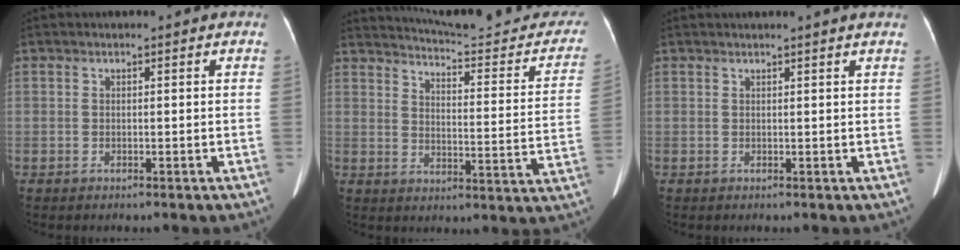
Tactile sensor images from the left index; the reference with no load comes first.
{"total": 21.7, "force": [20.6, 2.3, 6.5], "torque": [-0.079, -0.074, 0.245]}
{"total": 2.7, "force": [2.4, -0.7, 1.1], "torque": [-0.020, 0.013, 0.030]}